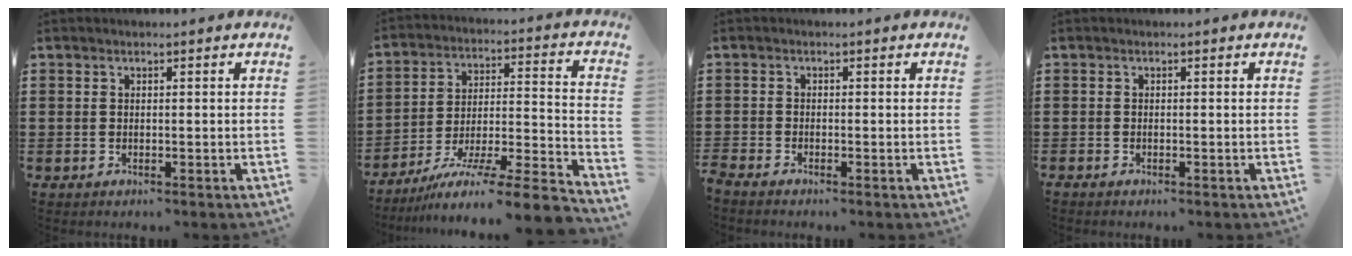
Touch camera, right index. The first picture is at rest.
{"total": 9.9, "force": [-7.7, 0.3, 6.2], "torque": [-0.093, 0.009, -0.150]}
{"total": 0.8, "force": [-0.8, 0.0, 0.1], "torque": [-0.003, -0.001, -0.014]}
{"total": 0.0}